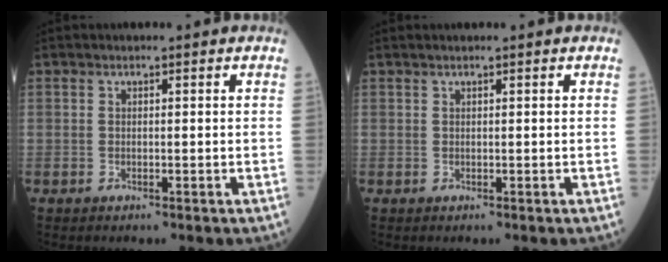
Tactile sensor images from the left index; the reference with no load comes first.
{"total": 0.6, "force": [0.5, -0.1, 0.2], "torque": [-0.006, 0.012, 0.014]}